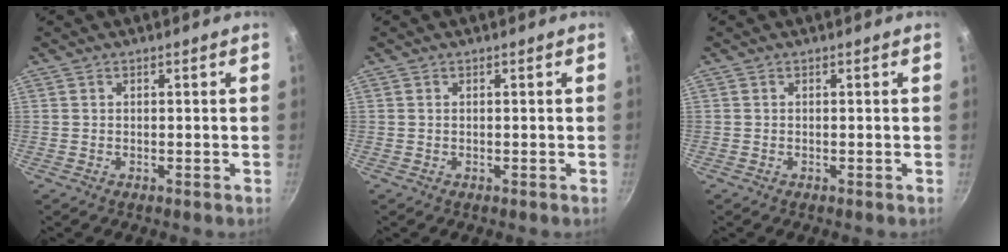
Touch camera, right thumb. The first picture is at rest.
{"total": 0.0}
{"total": 0.0}